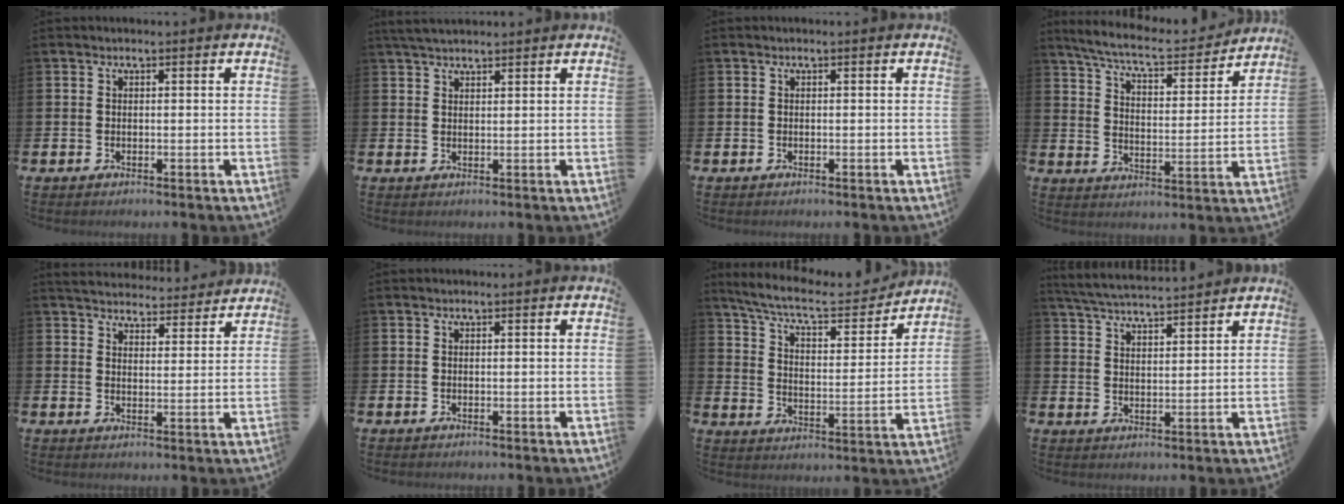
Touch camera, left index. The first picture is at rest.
{"total": 3.4, "force": [3.1, 0.8, 1.2], "torque": [-0.029, -0.005, 0.058]}
{"total": 0.0}
{"total": 7.3, "force": [6.7, 0.9, 2.7], "torque": [-0.084, -0.045, 0.112]}
{"total": 4.8, "force": [4.7, 0.9, 0.0], "torque": [-0.010, -0.038, 0.083]}
{"total": 0.0}
{"total": 8.7, "force": [7.8, 1.9, 3.3], "torque": [-0.093, -0.048, 0.132]}
{"total": 5.1, "force": [5.0, 0.1, 0.7], "torque": [-0.033, -0.029, 0.090]}